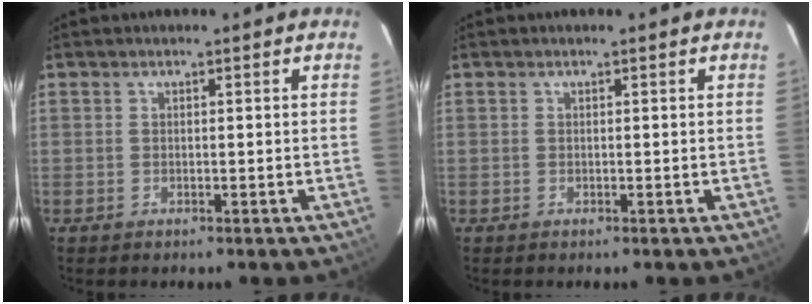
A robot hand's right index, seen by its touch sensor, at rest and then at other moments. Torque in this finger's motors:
{"motor_torque": [0.00, 0.00, 0.04, 0.00]}